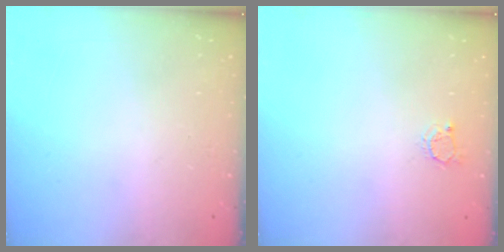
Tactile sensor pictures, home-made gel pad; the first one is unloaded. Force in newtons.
{"total": 3.0, "press": 3.0, "slide": 0.4}